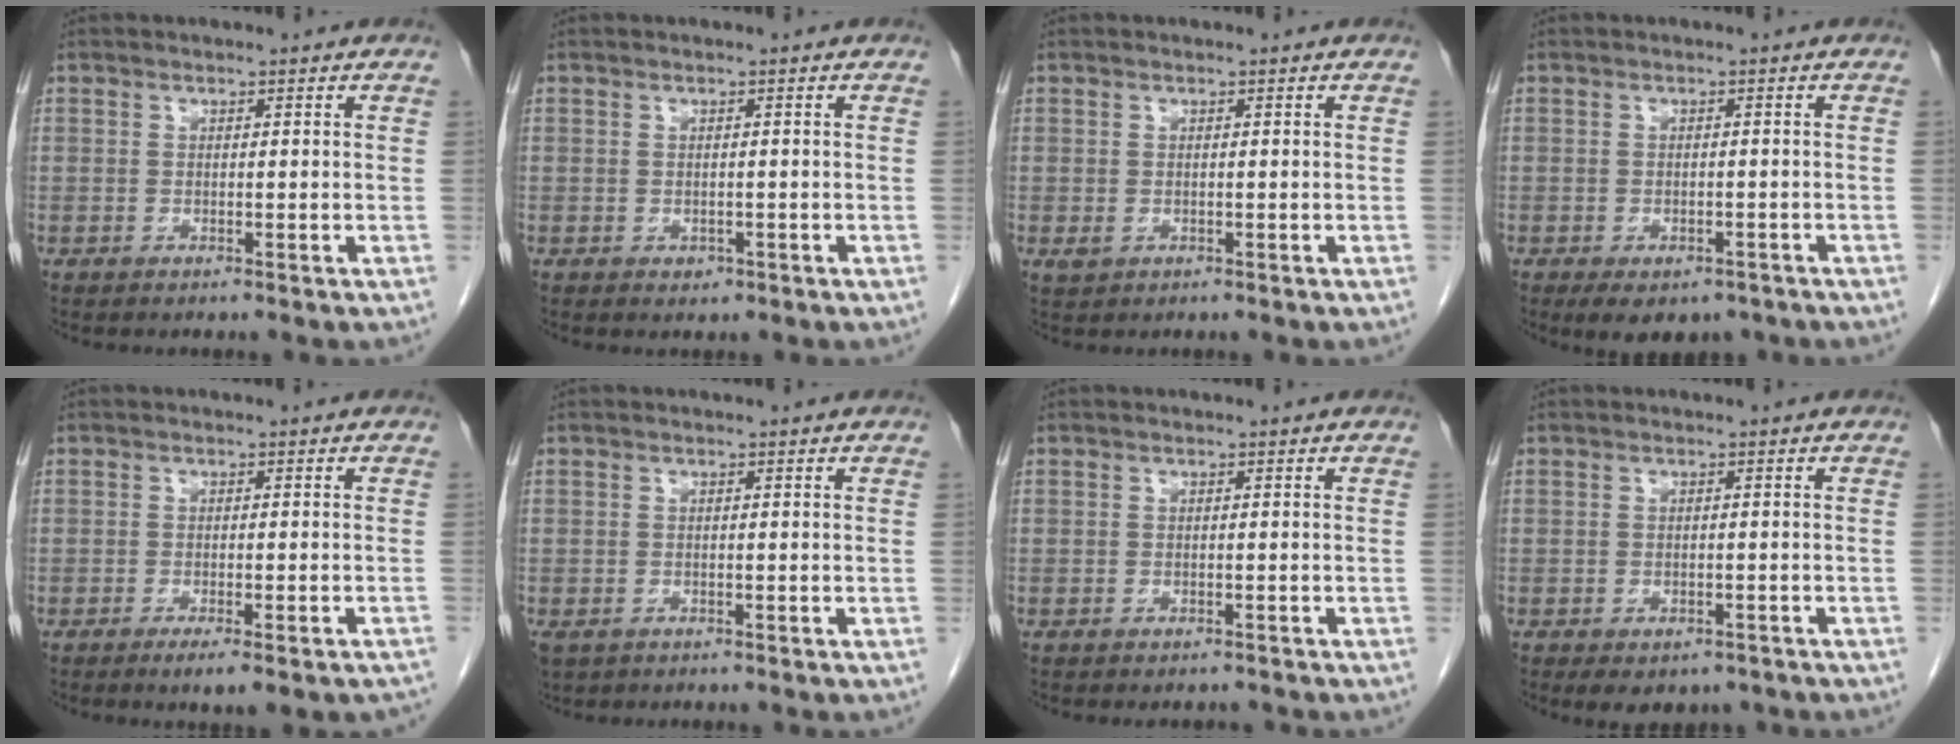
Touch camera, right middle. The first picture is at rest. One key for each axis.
{"total": 1.0, "fx": -0.4, "fy": 0.8, "fz": 0.5, "tx": -0.008, "ty": 0.001, "tz": 0.000}
{"total": 1.2, "fx": -0.2, "fy": 0.9, "fz": 0.6, "tx": -0.015, "ty": -0.001, "tz": 0.002}
{"total": 6.9, "fx": -5.0, "fy": 3.6, "fz": 3.2, "tx": -0.036, "ty": 0.000, "tz": -0.066}
{"total": 6.2, "fx": -4.8, "fy": 1.1, "fz": 3.9, "tx": -0.037, "ty": -0.007, "tz": -0.060}
{"total": 2.8, "fx": -1.6, "fy": 2.1, "fz": 1.1, "tx": -0.023, "ty": -0.003, "tz": -0.023}
{"total": 1.4, "fx": -1.3, "fy": 0.4, "fz": 0.2, "tx": -0.007, "ty": -0.003, "tz": -0.017}
{"total": 5.7, "fx": -4.2, "fy": 3.1, "fz": 2.3, "tx": -0.021, "ty": 0.003, "tz": -0.052}